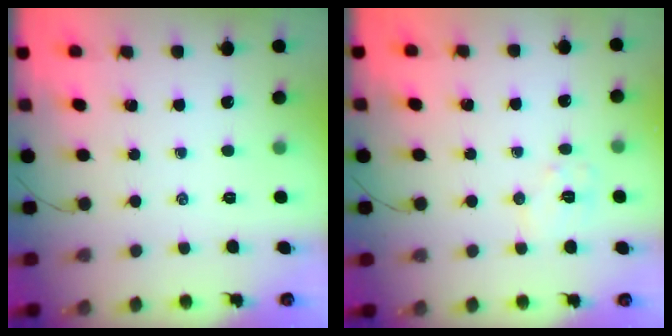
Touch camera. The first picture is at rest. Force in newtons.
{"total": 6.5, "press": 6.5, "slide": 0.7}